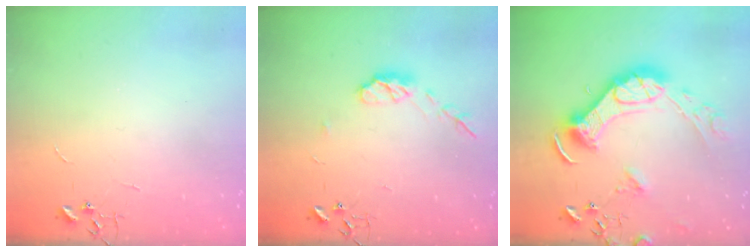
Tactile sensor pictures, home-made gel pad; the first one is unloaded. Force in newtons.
{"total": 7.4, "press": 7.4, "slide": 0.4}
{"total": 17.2, "press": 17.1, "slide": 2.0}